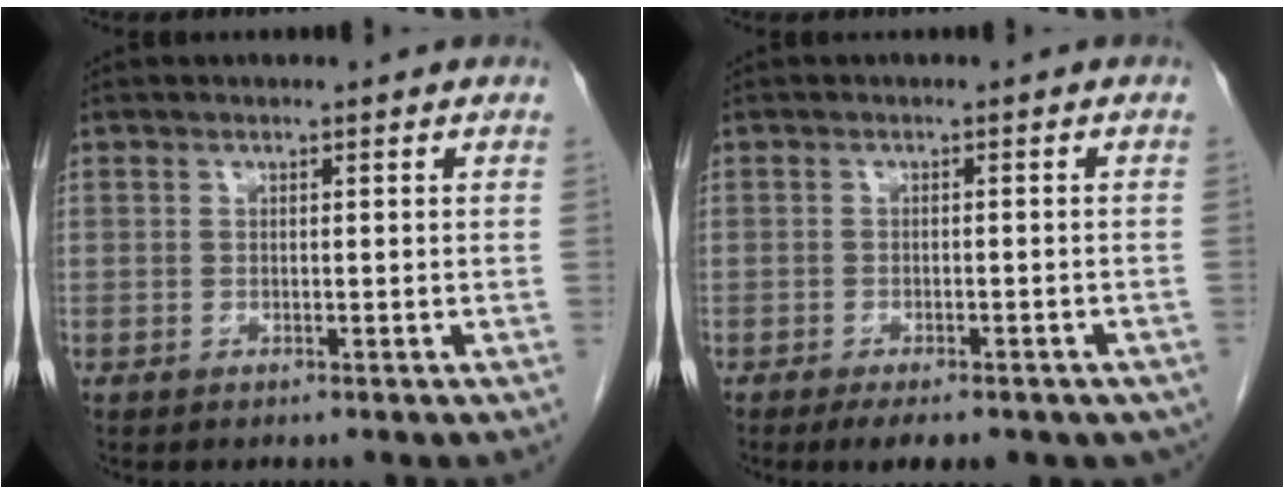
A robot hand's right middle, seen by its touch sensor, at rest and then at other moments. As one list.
[{"total": 10.1, "force": [-7.1, 4.1, 5.9], "torque": [-0.076, -0.006, -0.084]}]